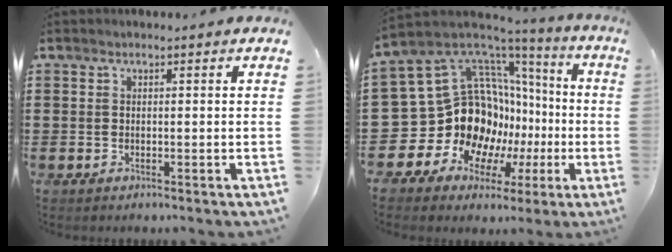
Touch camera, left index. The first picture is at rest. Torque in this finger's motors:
{"motor_torque": [1.45, 0.69, 0.47, 0.06]}